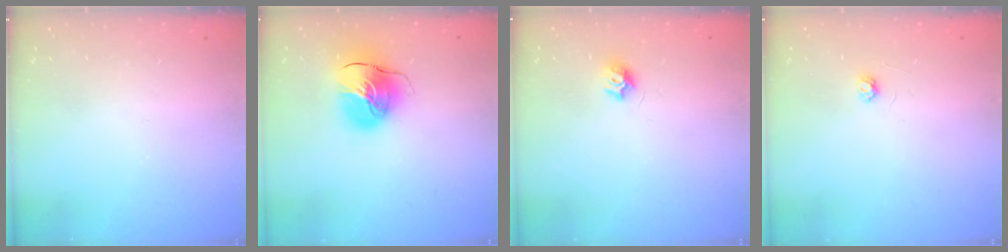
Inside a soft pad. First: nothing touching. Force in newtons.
{"total": 13.3, "press": 13.2, "slide": 2.2}
{"total": 6.8, "press": 6.8, "slide": 0.5}
{"total": 2.6, "press": 2.6, "slide": 0.3}